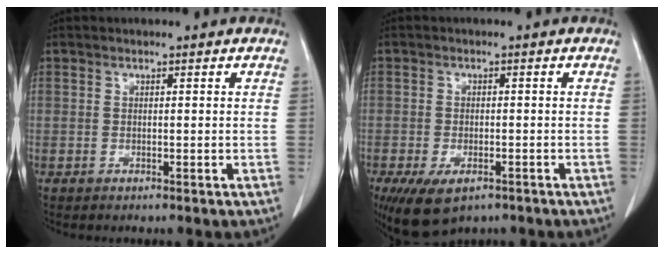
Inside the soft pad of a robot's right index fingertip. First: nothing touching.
{"total": 7.4, "force": [-4.6, 3.5, 4.6], "torque": [-0.078, -0.009, -0.070]}